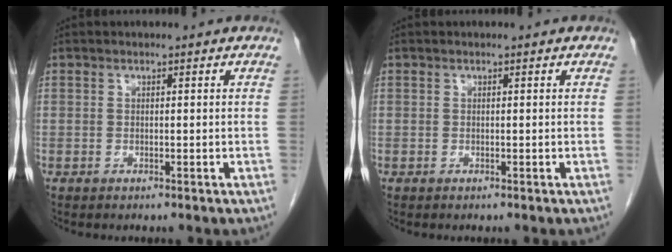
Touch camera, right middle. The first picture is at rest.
{"total": 0.0}